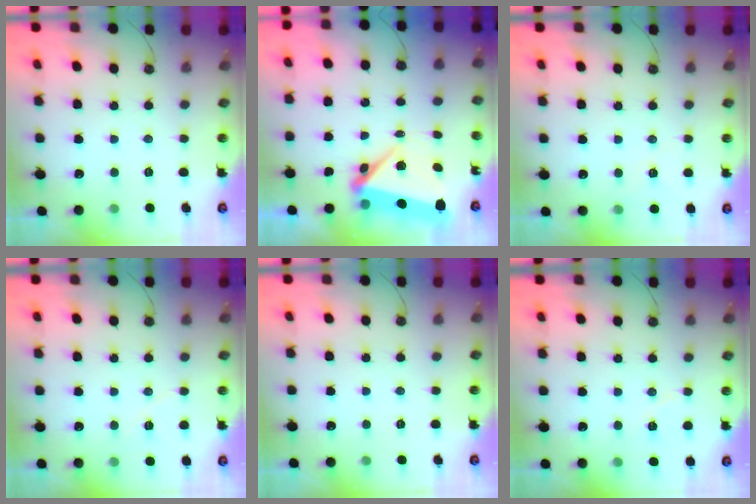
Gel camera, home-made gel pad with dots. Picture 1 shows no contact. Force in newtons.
{"total": 7.3, "press": 7.0, "slide": 1.8}
{"total": 3.0, "press": 2.4, "slide": 1.8}
{"total": 6.3, "press": 5.7, "slide": 2.8}
{"total": 0.0}
{"total": 4.7, "press": 4.7, "slide": 0.3}